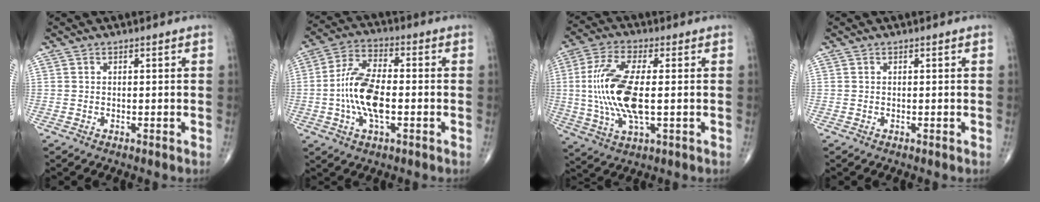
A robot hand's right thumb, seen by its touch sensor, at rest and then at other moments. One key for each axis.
{"total": 12.2, "fx": -1.9, "fy": 5.6, "fz": 10.7, "tx": -0.217, "ty": 0.020, "tz": -0.041}
{"total": 15.2, "fx": -0.1, "fy": 5.8, "fz": 14.0, "tx": -0.309, "ty": 0.000, "tz": 0.000}
{"total": 0.0}